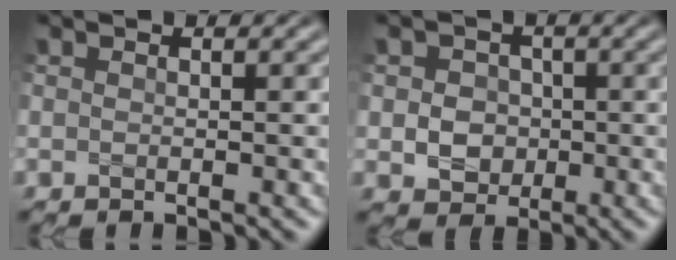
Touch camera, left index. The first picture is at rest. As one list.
[{"total": 3.3, "force": [-0.2, 2.9, 1.6], "torque": [-0.020, -0.003, -0.009]}]